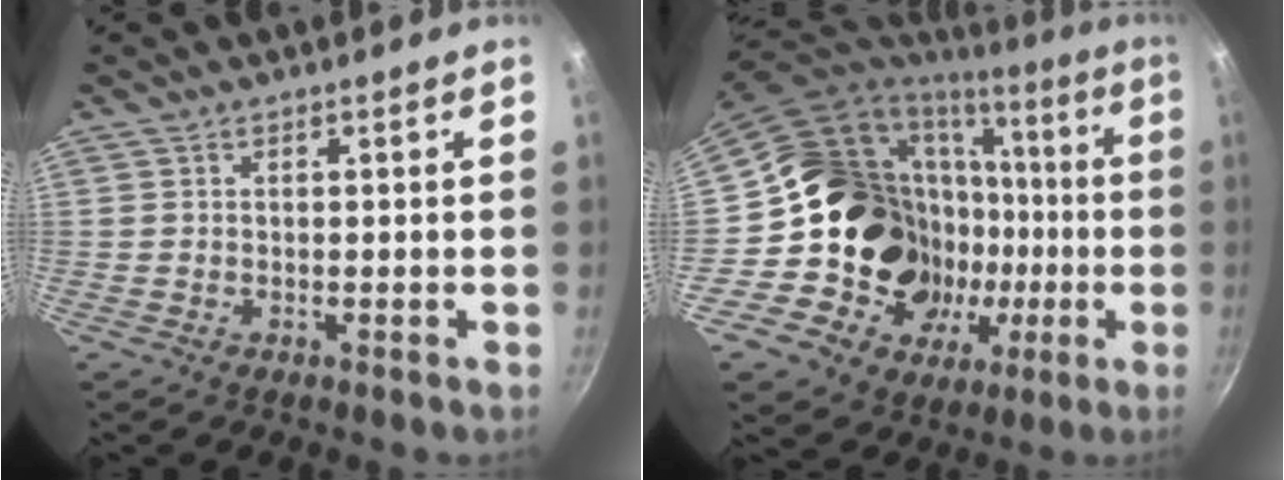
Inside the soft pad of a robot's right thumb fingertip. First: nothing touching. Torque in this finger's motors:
{"motor_torque": [0.96, 0.91, 1.37, -0.56, 0.46]}